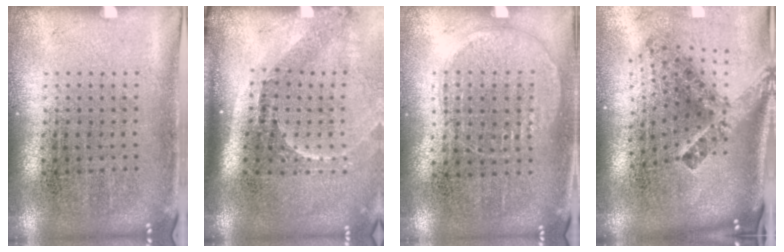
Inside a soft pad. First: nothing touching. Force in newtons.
{"total": 2.2, "press": 1.6, "slide": 1.6}
{"total": 0.9, "press": 0.8, "slide": 0.4}
{"total": 2.9, "press": 1.8, "slide": 2.3}